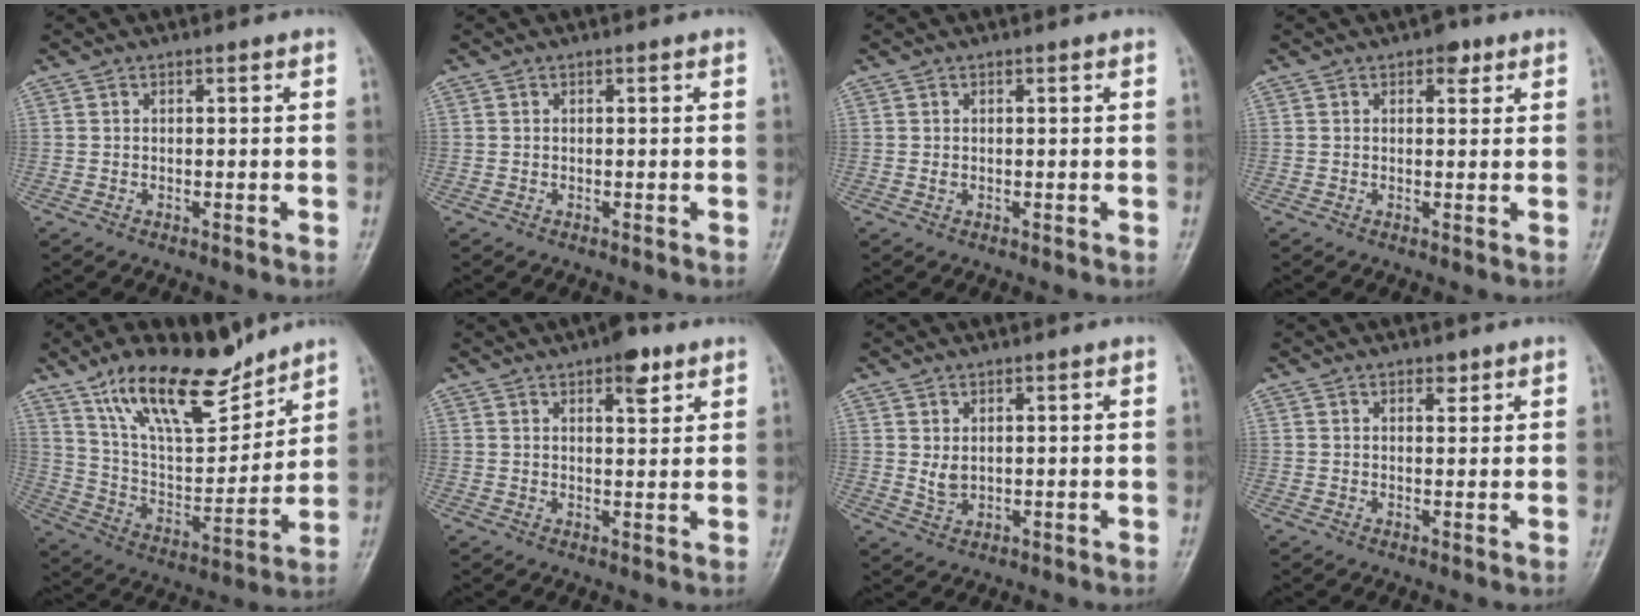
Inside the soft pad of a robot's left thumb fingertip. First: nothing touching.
{"total": 0.0}
{"total": 0.6, "force": [0.1, 0.5, 0.4], "torque": [-0.004, 0.000, 0.000]}
{"total": 2.7, "force": [1.5, 1.7, 1.5], "torque": [-0.004, -0.003, 0.016]}
{"total": 19.0, "force": [13.6, 7.4, 11.1], "torque": [-0.146, -0.073, 0.247]}
{"total": 5.5, "force": [3.2, 2.2, 3.8], "torque": [-0.037, -0.014, 0.041]}
{"total": 2.7, "force": [0.9, 1.8, 1.8], "torque": [-0.026, -0.010, 0.023]}
{"total": 2.0, "force": [1.3, 1.1, 1.0], "torque": [-0.003, -0.007, 0.018]}